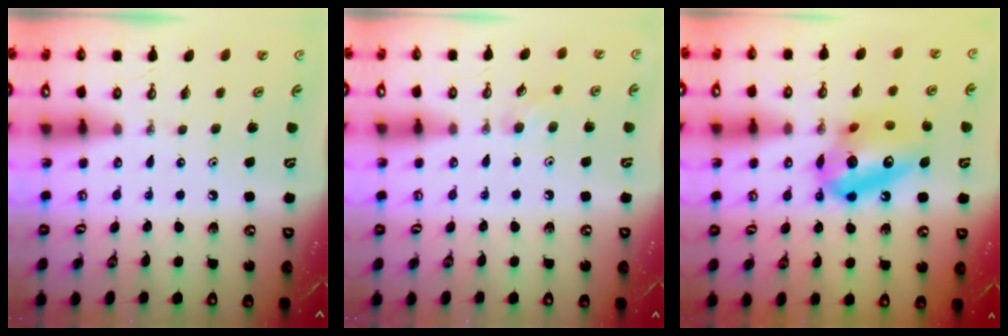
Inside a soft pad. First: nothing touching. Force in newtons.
{"total": 5.7, "press": 5.5, "slide": 1.3}
{"total": 14.7, "press": 14.6, "slide": 1.6}